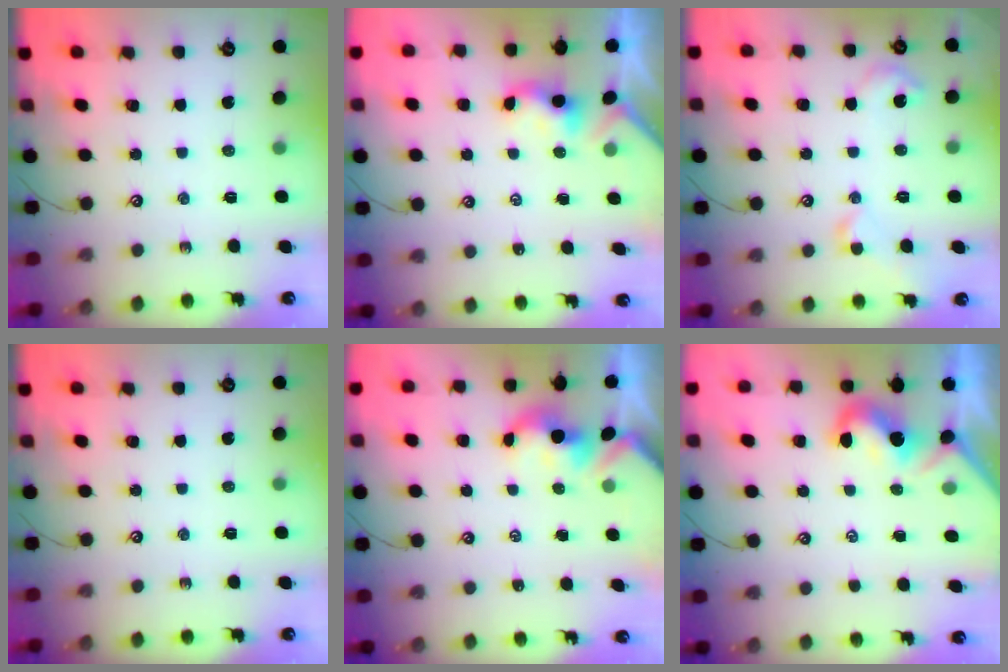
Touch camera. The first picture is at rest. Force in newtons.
{"total": 0.0}
{"total": 4.4, "press": 4.3, "slide": 0.7}
{"total": 0.0}
{"total": 1.7, "press": 1.7, "slide": 0.2}
{"total": 2.2, "press": 2.1, "slide": 0.6}